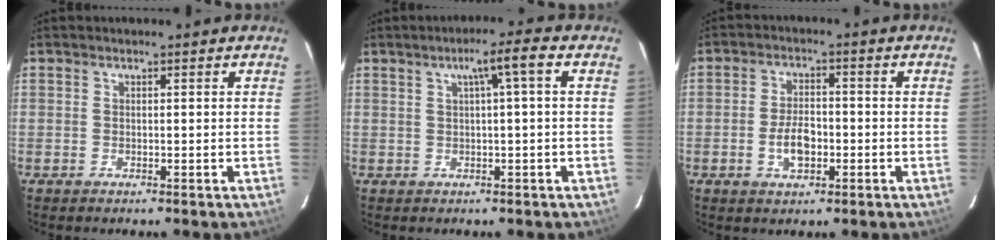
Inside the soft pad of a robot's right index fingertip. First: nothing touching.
{"total": 4.6, "force": [1.1, -0.3, 4.5], "torque": [-0.072, 0.011, 0.022]}
{"total": 5.0, "force": [-1.7, 2.8, 3.8], "torque": [-0.077, 0.005, -0.028]}